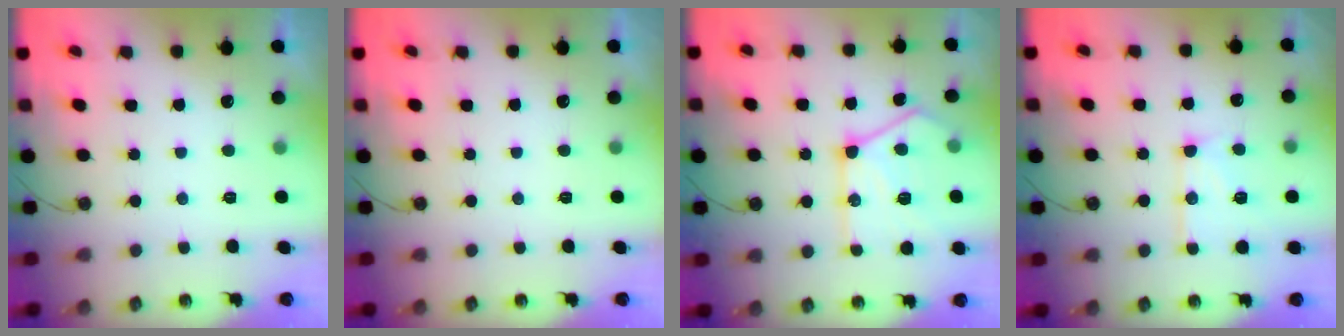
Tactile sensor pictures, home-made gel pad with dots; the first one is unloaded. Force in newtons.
{"total": 0.0}
{"total": 18.7, "press": 18.7, "slide": 0.9}
{"total": 10.1, "press": 10.1, "slide": 0.7}